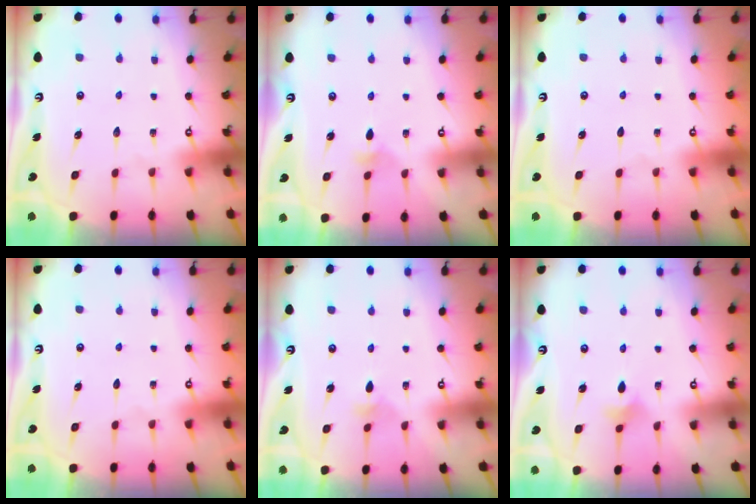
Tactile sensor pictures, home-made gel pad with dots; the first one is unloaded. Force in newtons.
{"total": 3.5, "press": 3.5, "slide": 0.7}
{"total": 0.0}
{"total": 0.0}
{"total": 2.3, "press": 2.3, "slide": 0.4}
{"total": 4.2, "press": 4.1, "slide": 1.0}